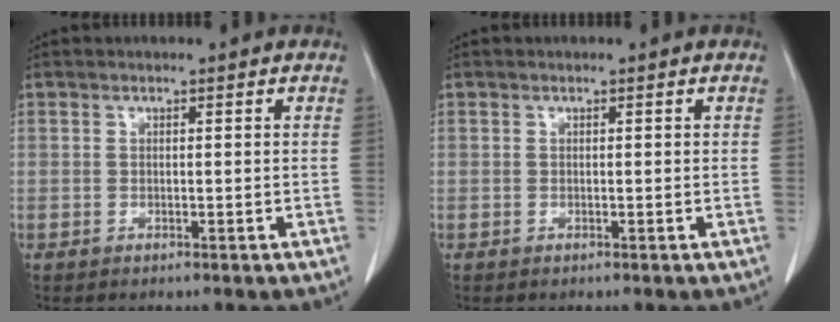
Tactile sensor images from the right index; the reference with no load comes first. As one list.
[{"total": 0.0}]